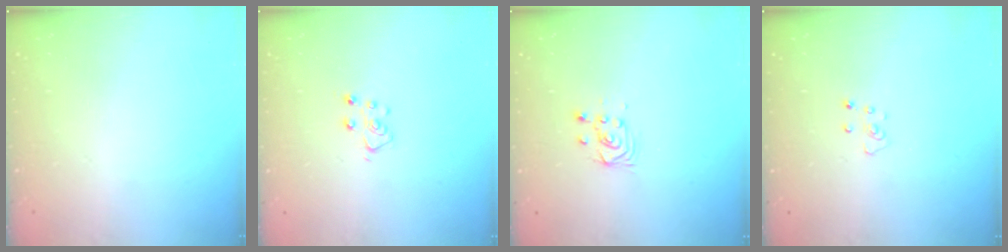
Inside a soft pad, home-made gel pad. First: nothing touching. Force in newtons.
{"total": 5.7, "press": 5.7, "slide": 0.5}
{"total": 4.1, "press": 4.0, "slide": 0.7}
{"total": 2.8, "press": 2.8, "slide": 0.2}